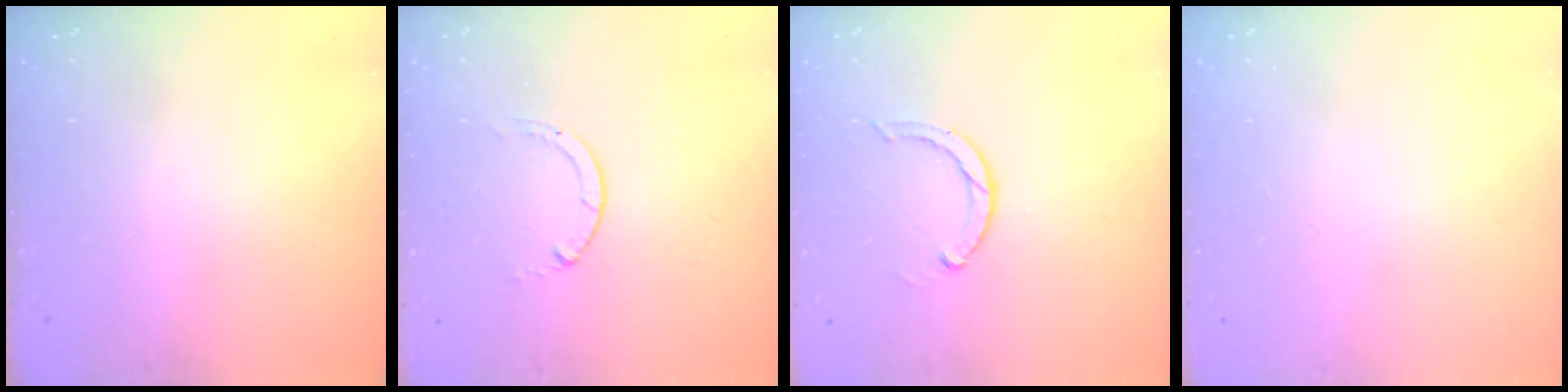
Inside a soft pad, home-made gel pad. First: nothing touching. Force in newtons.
{"total": 0.0}
{"total": 3.0, "press": 2.9, "slide": 0.5}
{"total": 0.0}